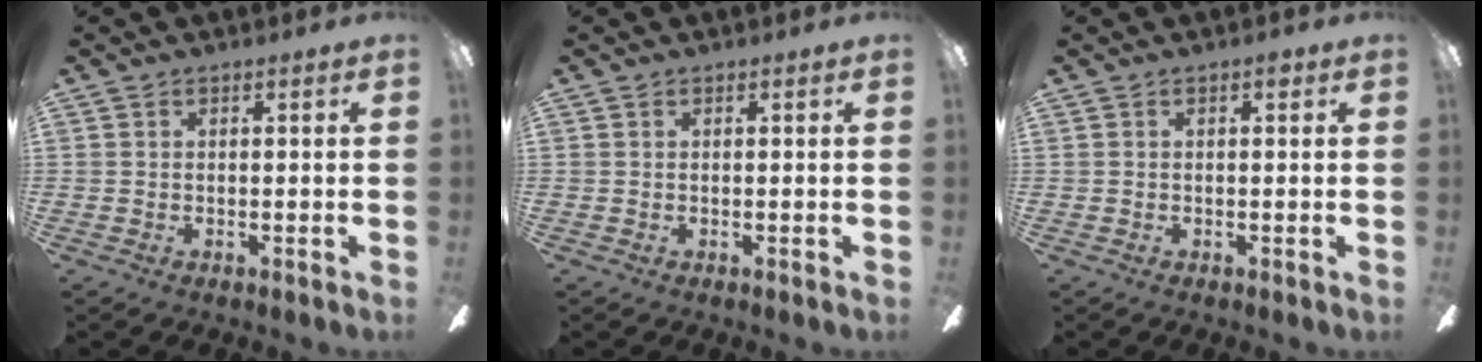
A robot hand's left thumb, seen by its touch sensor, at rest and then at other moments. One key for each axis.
{"total": 0.0}
{"total": 0.9, "fx": 0.5, "fy": 0.4, "fz": 0.7, "tx": -0.006, "ty": 0.001, "tz": 0.005}